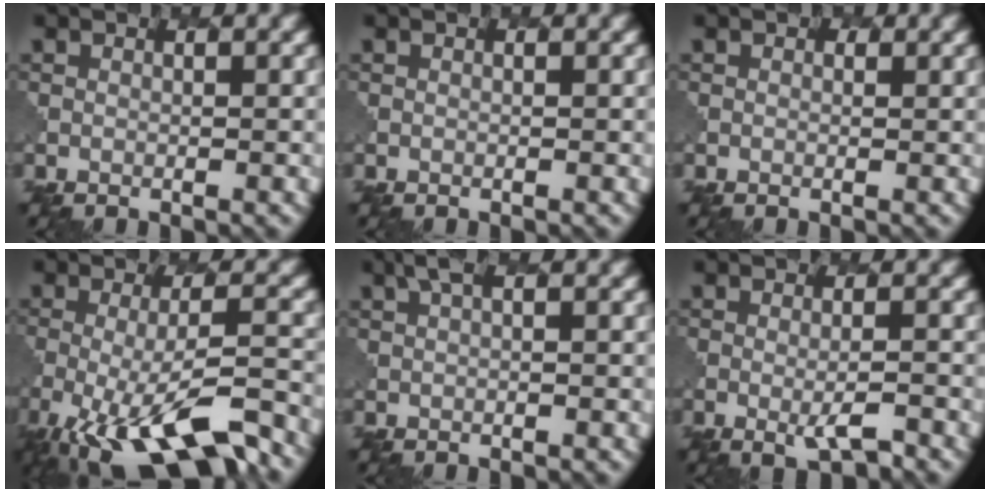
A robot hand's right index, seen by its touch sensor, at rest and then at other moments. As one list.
[{"total": 0.0}, {"total": 0.8, "force": [0.2, 0.6, 0.4], "torque": [-0.004, -0.001, 0.006]}, {"total": 11.0, "force": [-6.0, 3.1, 8.8], "torque": [-0.153, -0.019, -0.089]}, {"total": 1.6, "force": [0.9, 0.3, 1.3], "torque": [-0.024, 0.002, 0.019]}, {"total": 2.3, "force": [-0.6, 0.5, 2.2], "torque": [-0.040, -0.009, -0.006]}]